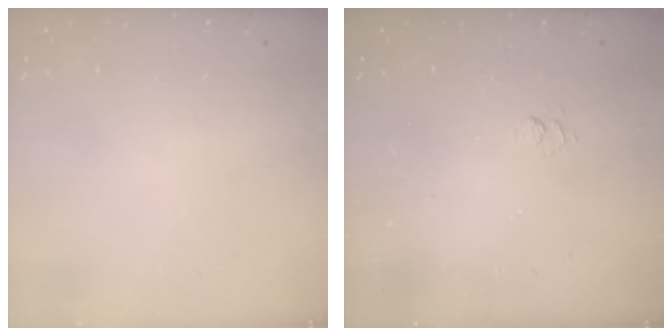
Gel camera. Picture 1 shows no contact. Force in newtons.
{"total": 2.7, "press": 2.2, "slide": 1.5}